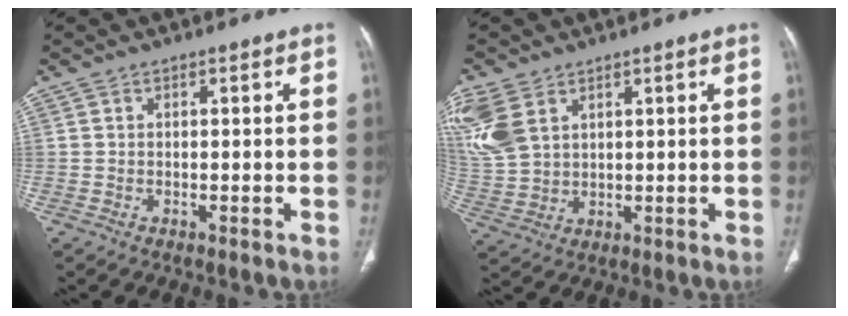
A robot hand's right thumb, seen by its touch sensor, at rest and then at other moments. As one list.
[{"total": 10.7, "force": [5.0, 6.9, 6.5], "torque": [-0.158, -0.006, 0.117]}]